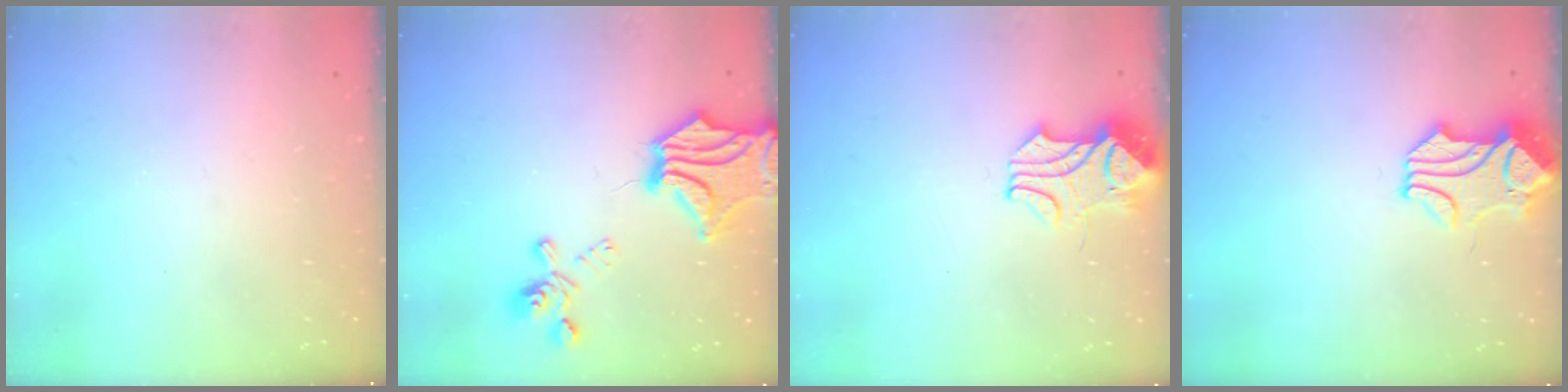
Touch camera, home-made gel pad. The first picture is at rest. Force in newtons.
{"total": 7.2, "press": 6.2, "slide": 3.6}
{"total": 2.4, "press": 2.2, "slide": 1.0}
{"total": 1.2, "press": 1.0, "slide": 0.8}